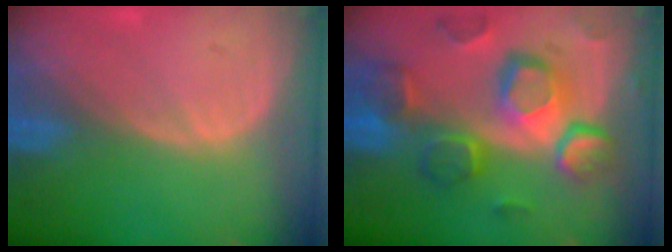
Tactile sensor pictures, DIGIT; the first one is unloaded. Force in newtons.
{"total": 12.3, "press": 10.6, "slide": 6.2}